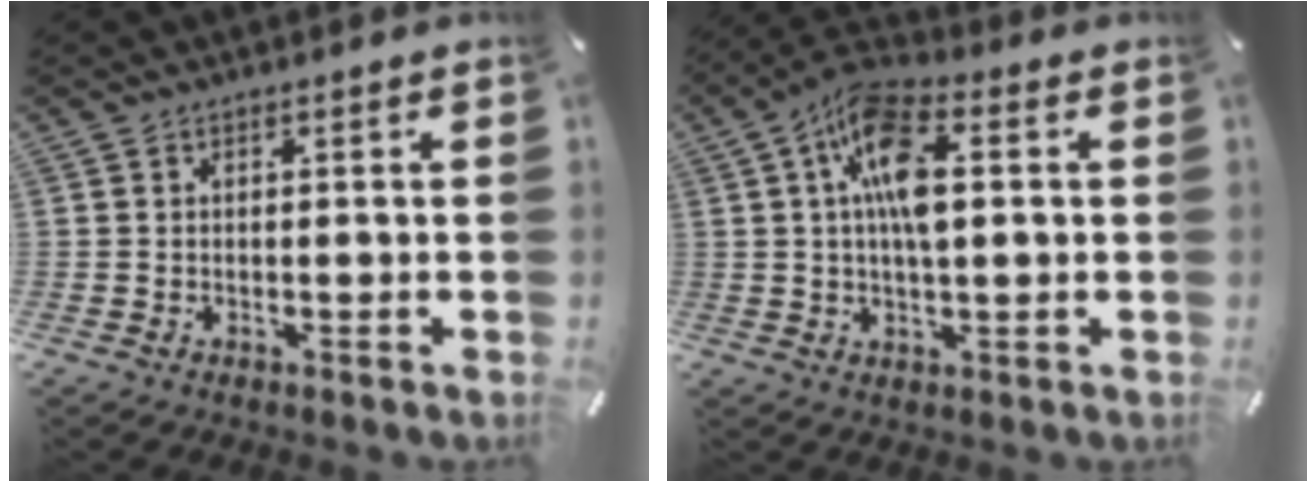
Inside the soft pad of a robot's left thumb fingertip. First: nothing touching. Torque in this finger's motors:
{"motor_torque": [2.27, 2.68, 1.28, -1.17, 0.62]}